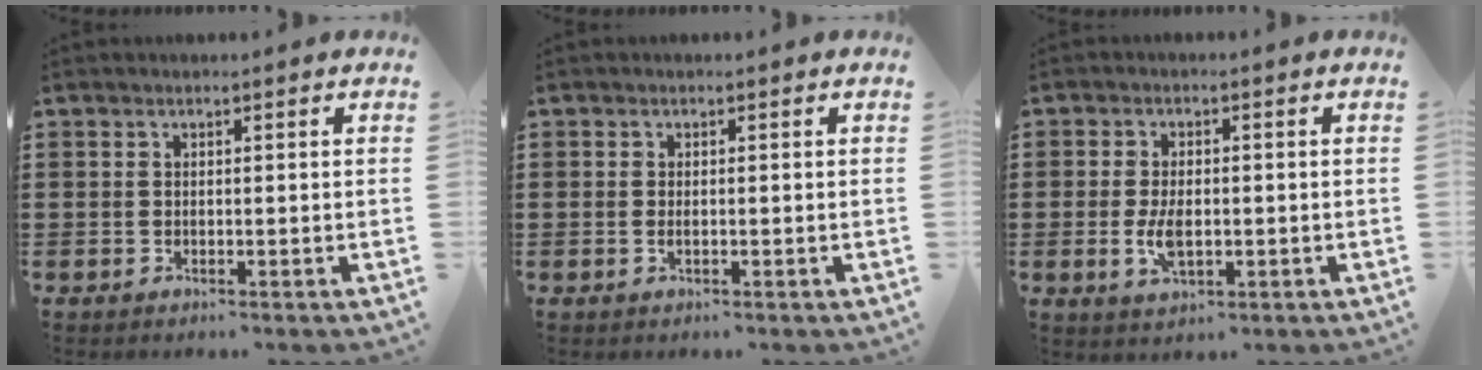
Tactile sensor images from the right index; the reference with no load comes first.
{"total": 0.6, "force": [-0.1, 0.1, 0.5], "torque": [-0.010, -0.002, 0.000]}
{"total": 4.5, "force": [-0.7, 2.3, 3.8], "torque": [-0.086, -0.003, -0.016]}